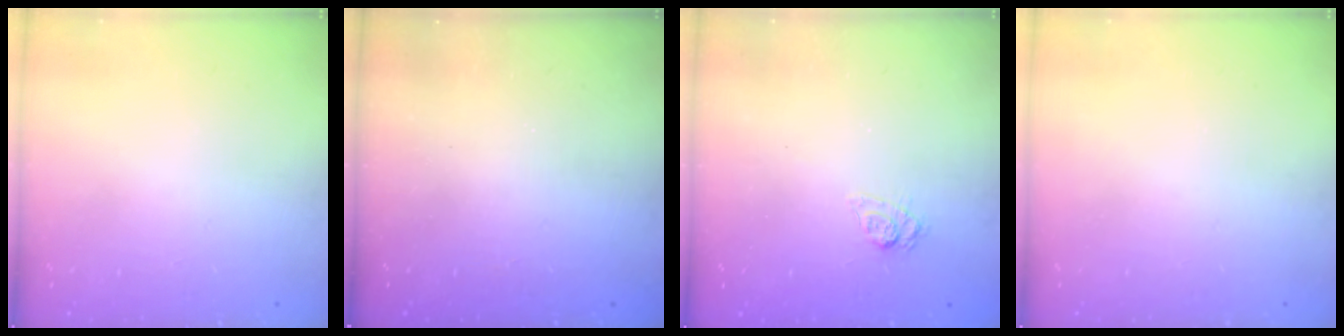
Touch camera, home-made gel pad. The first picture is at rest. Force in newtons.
{"total": 2.2, "press": 2.1, "slide": 0.7}
{"total": 4.5, "press": 4.2, "slide": 1.7}
{"total": 0.0}